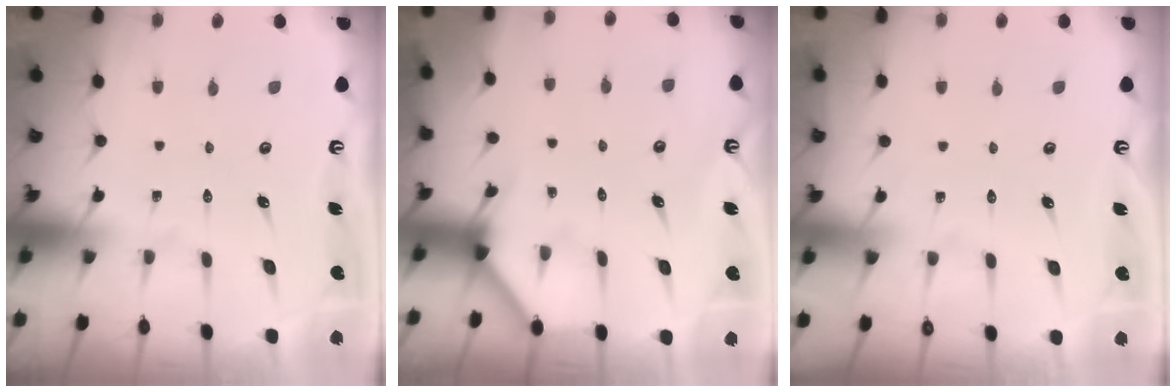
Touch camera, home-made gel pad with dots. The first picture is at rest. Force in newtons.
{"total": 3.5, "press": 3.4, "slide": 0.4}
{"total": 4.3, "press": 4.3, "slide": 0.6}